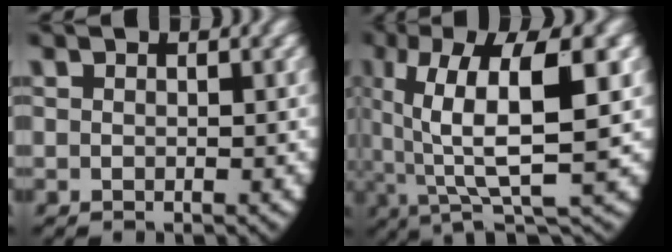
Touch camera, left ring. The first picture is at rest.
{"total": 10.5, "force": [1.6, 4.5, 9.3], "torque": [-0.159, 0.000, 0.026]}